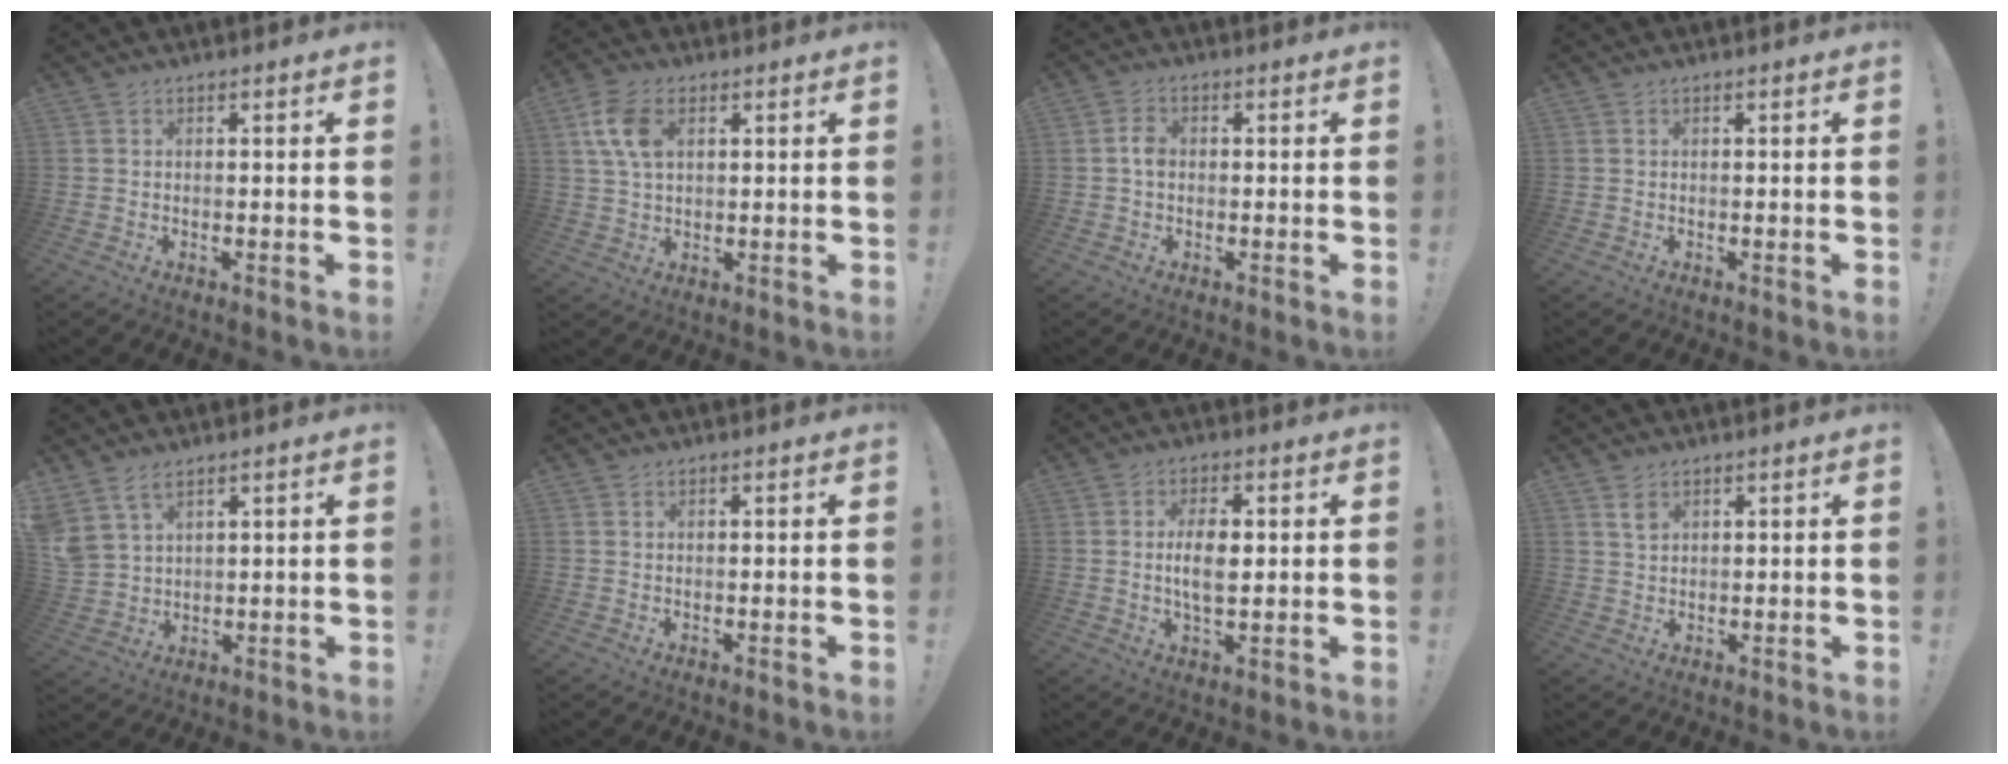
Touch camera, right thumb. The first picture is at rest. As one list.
[{"total": 9.1, "force": [3.1, 5.5, 6.5], "torque": [-0.143, 0.002, 0.059]}, {"total": 3.6, "force": [-0.3, 2.5, 2.6], "torque": [-0.044, 0.010, -0.004]}, {"total": 0.0}, {"total": 6.5, "force": [4.7, 3.4, 2.9], "torque": [-0.058, -0.018, 0.096]}, {"total": 0.0}, {"total": 7.0, "force": [0.4, 3.3, 6.2], "torque": [-0.109, -0.001, -0.001]}, {"total": 3.2, "force": [1.9, 2.2, 1.5], "torque": [-0.014, -0.009, 0.034]}]